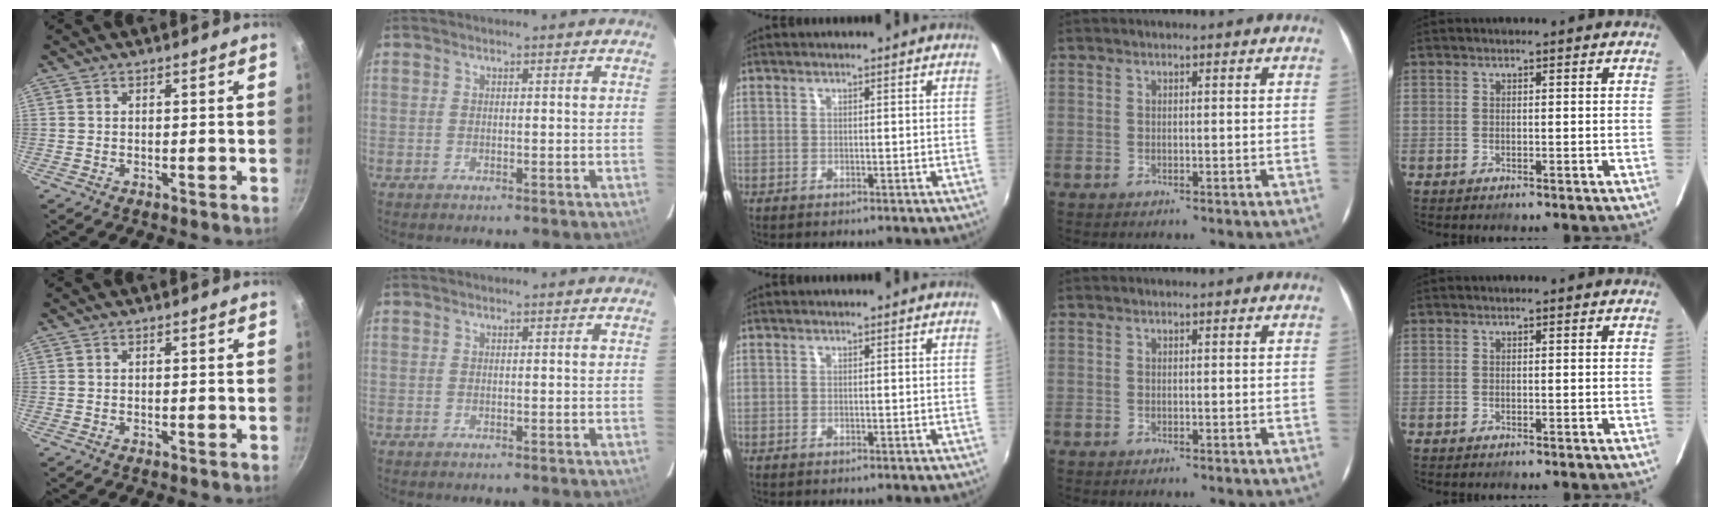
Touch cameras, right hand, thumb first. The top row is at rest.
{}